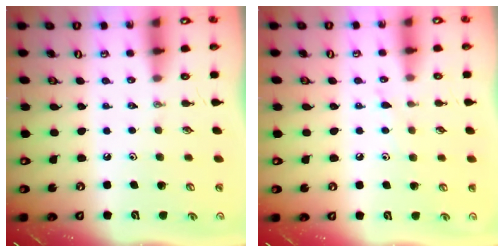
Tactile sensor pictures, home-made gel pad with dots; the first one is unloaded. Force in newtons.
{"total": 5.6, "press": 5.6, "slide": 0.6}